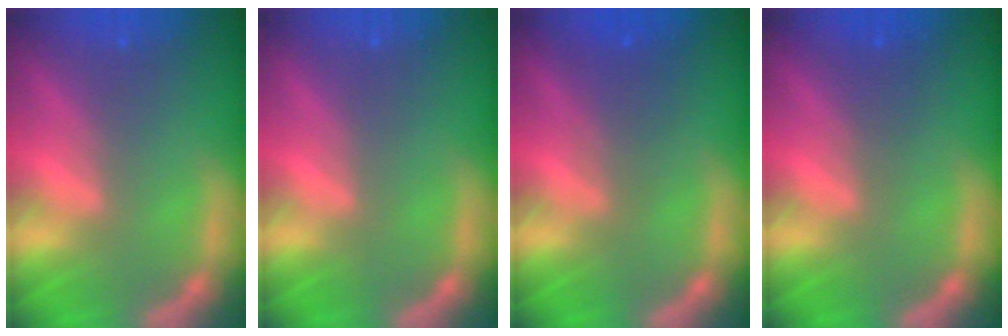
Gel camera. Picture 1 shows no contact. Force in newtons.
{"total": 0.0}
{"total": 2.5}
{"total": 1.5}